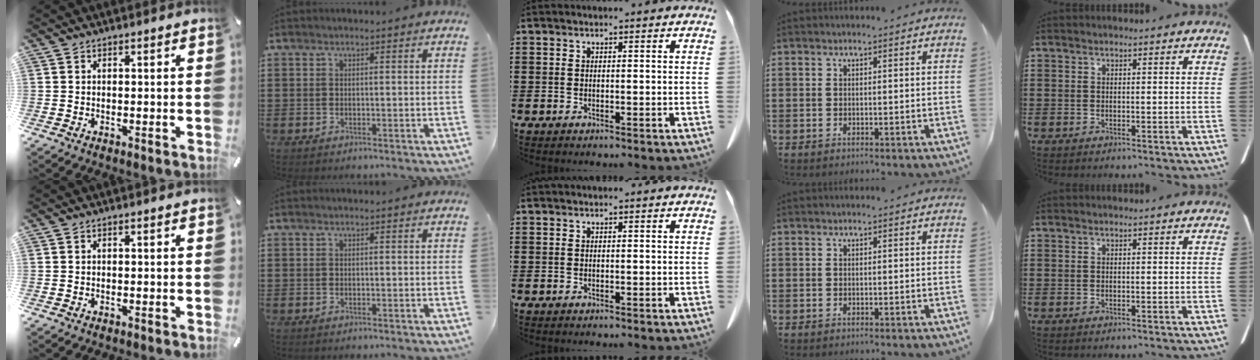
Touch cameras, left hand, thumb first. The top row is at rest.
{}